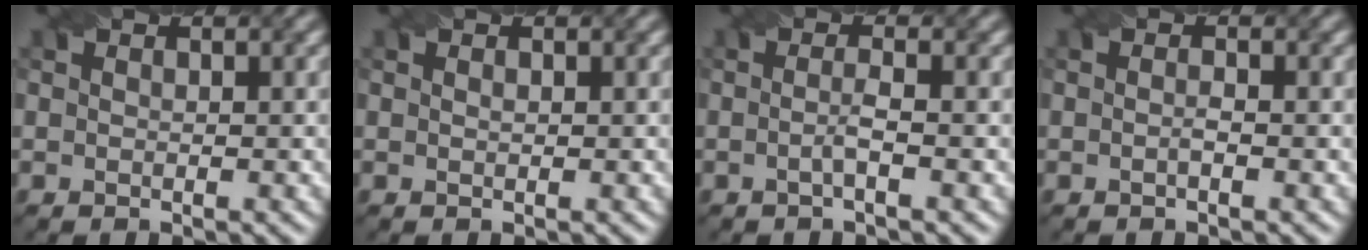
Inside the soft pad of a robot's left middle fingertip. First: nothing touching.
{"total": 0.0}
{"total": 1.5, "force": [-0.4, 0.2, 1.4], "torque": [-0.028, -0.001, -0.009]}
{"total": 0.7, "force": [-0.4, 0.1, 0.6], "torque": [-0.014, 0.001, -0.006]}